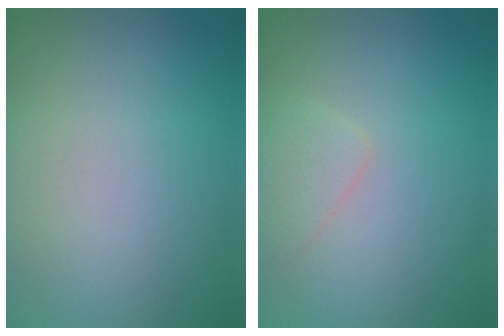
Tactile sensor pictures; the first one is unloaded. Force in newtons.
{"total": 1.4, "press": 1.4, "slide": 0.0}